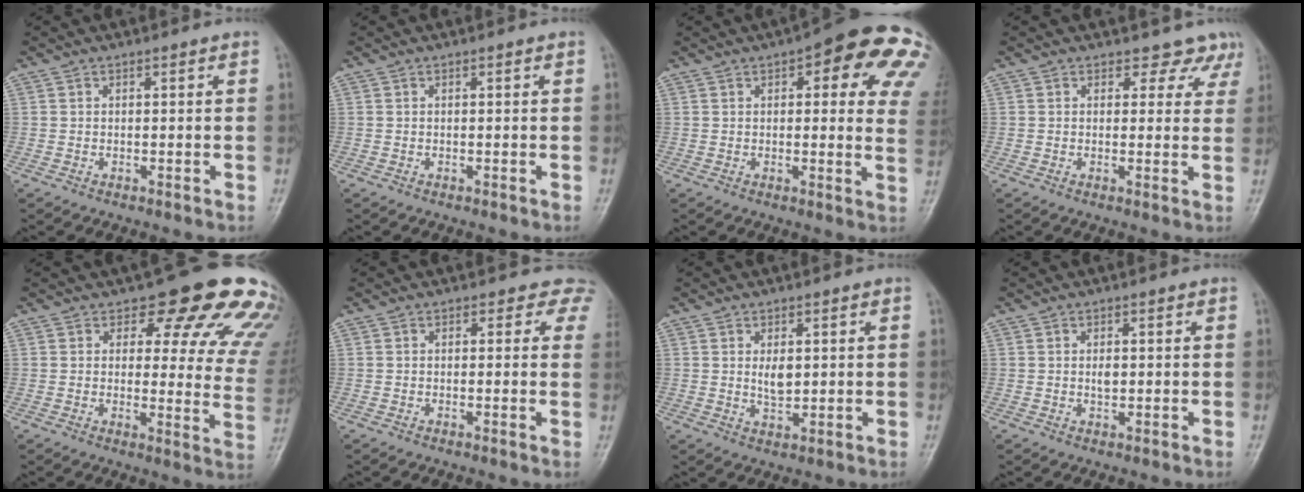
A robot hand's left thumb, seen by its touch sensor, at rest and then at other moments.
{"total": 0.0}
{"total": 18.8, "force": [7.9, 6.9, 15.6], "torque": [-0.154, -0.009, 0.081]}
{"total": 5.0, "force": [4.1, 2.9, 0.1], "torque": [0.037, -0.022, 0.026]}
{"total": 18.5, "force": [13.6, 7.5, 10.0], "torque": [-0.065, -0.075, 0.137]}
{"total": 3.7, "force": [2.6, 2.6, 0.5], "torque": [0.032, -0.008, 0.000]}
{"total": 3.4, "force": [0.8, 1.9, 2.8], "torque": [-0.040, -0.010, 0.017]}
{"total": 1.5, "force": [0.2, 0.9, 1.2], "torque": [-0.017, -0.002, 0.005]}